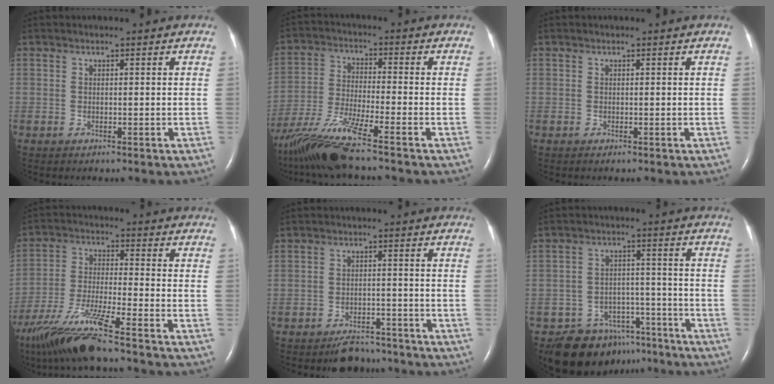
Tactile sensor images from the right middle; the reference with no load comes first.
{"total": 12.4, "force": [-9.8, -0.9, 7.6], "torque": [-0.156, -0.029, -0.183]}
{"total": 0.0}
{"total": 13.4, "force": [-10.2, -0.6, 8.5], "torque": [-0.174, -0.030, -0.189]}
{"total": 5.2, "force": [-4.6, 2.1, 1.3], "torque": [-0.018, -0.001, -0.070]}
{"total": 11.1, "force": [-8.8, 6.3, 2.3], "torque": [-0.026, 0.030, -0.125]}